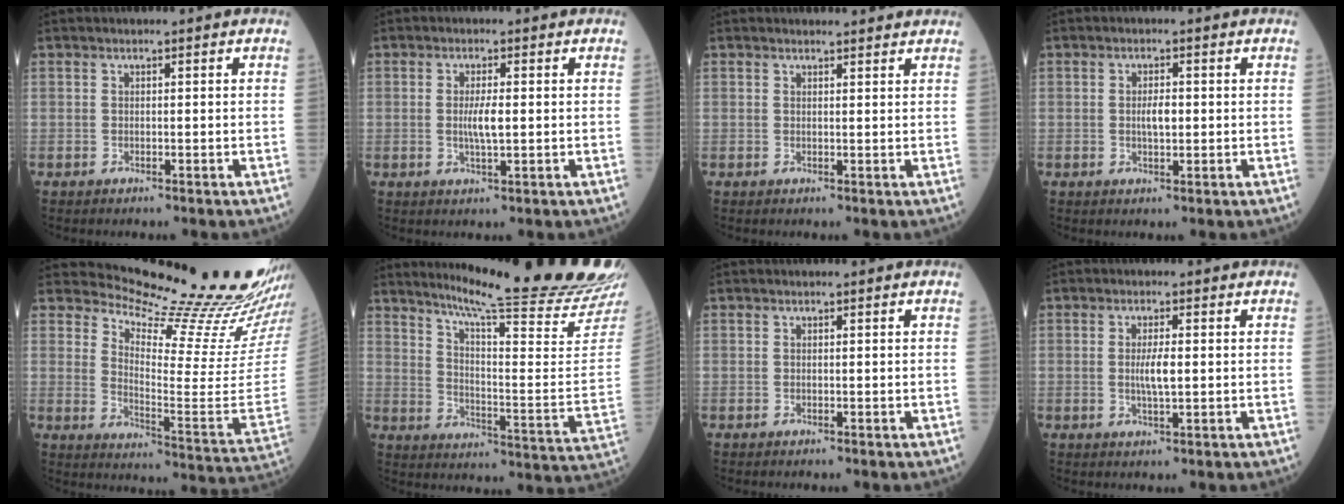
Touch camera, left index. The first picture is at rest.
{"total": 3.2, "force": [0.1, 0.4, 3.2], "torque": [-0.062, -0.003, 0.003]}
{"total": 4.0, "force": [3.9, 0.7, 0.7], "torque": [-0.013, 0.007, 0.040]}
{"total": 2.5, "force": [0.1, 0.9, 2.3], "torque": [-0.043, 0.001, 0.002]}
{"total": 24.2, "force": [22.7, 0.9, 8.2], "torque": [-0.130, -0.144, 0.284]}
{"total": 24.3, "force": [21.7, -2.2, 10.7], "torque": [-0.173, -0.115, 0.288]}
{"total": 0.0}
{"total": 3.2, "force": [0.1, 0.5, 3.2], "torque": [-0.061, -0.002, 0.004]}